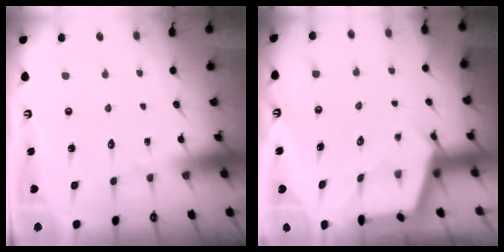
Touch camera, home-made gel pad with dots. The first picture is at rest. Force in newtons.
{"total": 2.7, "press": 2.7, "slide": 0.3}